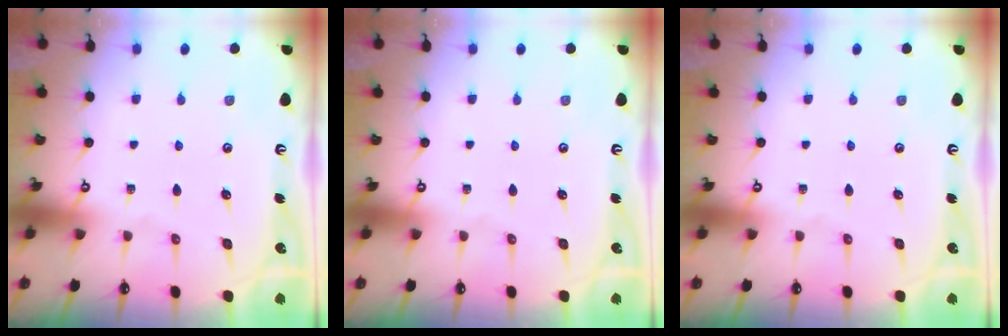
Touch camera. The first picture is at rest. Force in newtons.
{"total": 0.0}
{"total": 0.0}